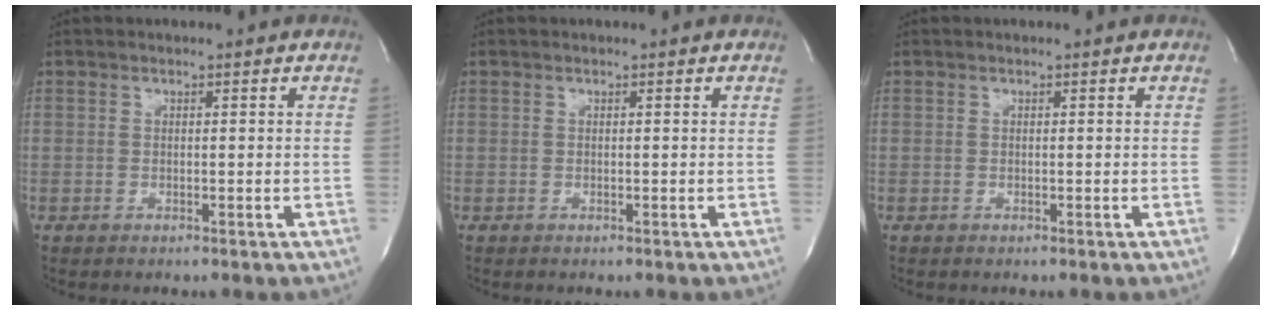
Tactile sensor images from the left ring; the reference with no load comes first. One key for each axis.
{"total": 0.0}
{"total": 0.0}